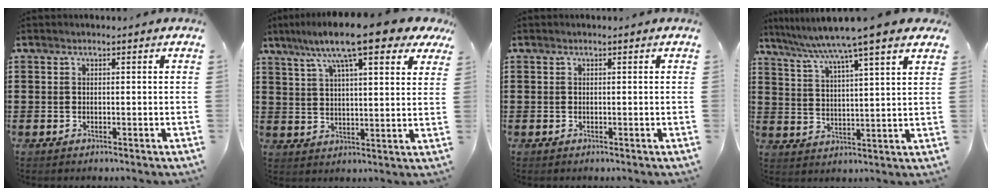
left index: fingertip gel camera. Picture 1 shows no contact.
{"total": 13.0, "force": [9.0, 2.4, 9.1], "torque": [-0.184, -0.013, 0.152]}
{"total": 0.0}
{"total": 7.6, "force": [6.1, -0.7, 4.4], "torque": [-0.106, -0.033, 0.099]}